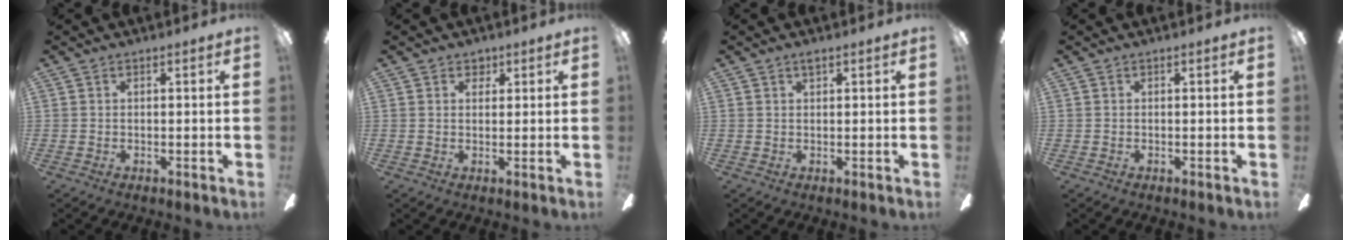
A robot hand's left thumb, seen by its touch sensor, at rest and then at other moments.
{"total": 2.5, "force": [1.6, 1.8, 0.9], "torque": [-0.005, -0.002, 0.026]}
{"total": 1.3, "force": [0.9, 0.5, 0.8], "torque": [-0.017, 0.002, 0.016]}
{"total": 0.0}